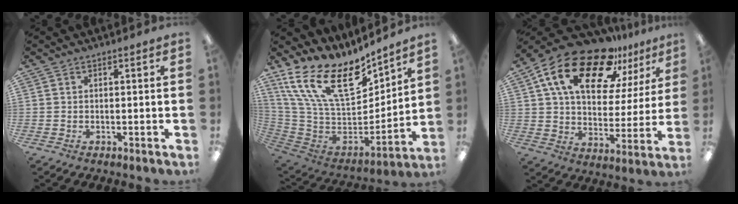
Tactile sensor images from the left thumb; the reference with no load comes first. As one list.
[{"total": 22.5, "force": [12.5, 11.8, 14.5], "torque": [-0.266, -0.080, 0.230]}, {"total": 22.0, "force": [14.2, 10.5, 13.1], "torque": [-0.224, -0.075, 0.245]}]